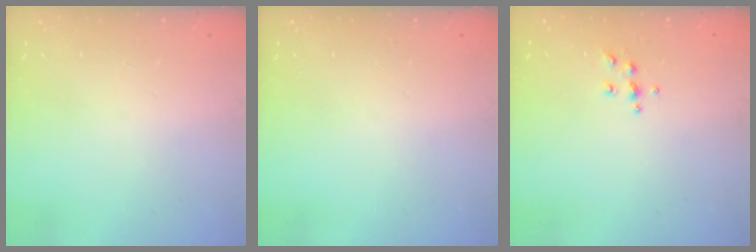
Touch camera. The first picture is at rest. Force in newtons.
{"total": 0.0}
{"total": 5.6, "press": 5.6, "slide": 0.4}